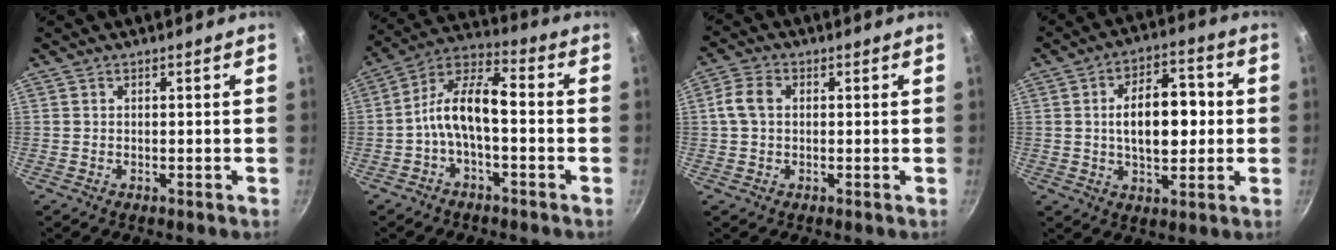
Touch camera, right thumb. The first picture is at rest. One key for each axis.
{"total": 11.1, "fx": -1.6, "fy": 5.1, "fz": 9.7, "tx": -0.176, "ty": 0.047, "tz": -0.040}
{"total": 5.0, "fx": 0.5, "fy": 3.6, "fz": 3.4, "tx": -0.073, "ty": 0.014, "tz": 0.007}
{"total": 12.9, "fx": 0.6, "fy": 7.0, "fz": 10.8, "tx": -0.147, "ty": 0.018, "tz": 0.007}